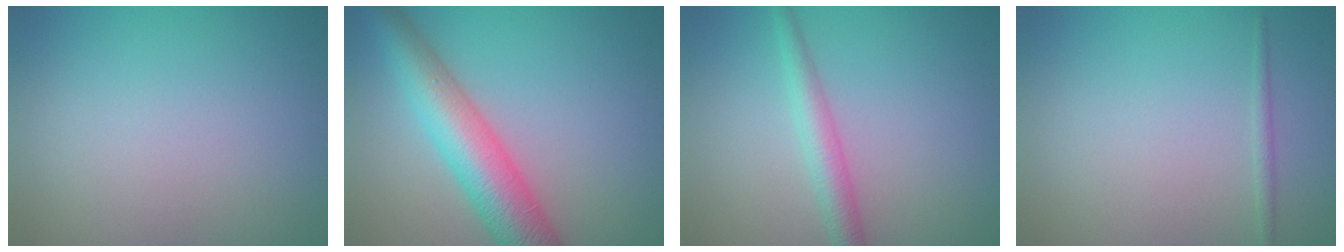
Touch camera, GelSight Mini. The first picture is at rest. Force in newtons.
{"total": 6.7, "press": 6.7, "slide": 0.2}
{"total": 2.6, "press": 2.6, "slide": 0.1}
{"total": 0.7, "press": 0.7, "slide": 0.0}